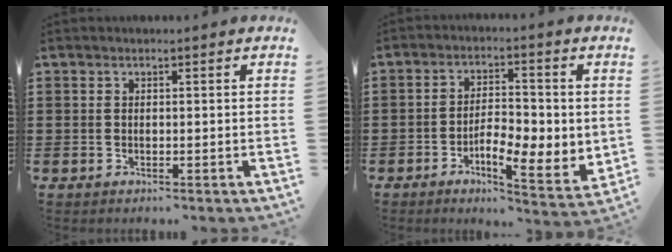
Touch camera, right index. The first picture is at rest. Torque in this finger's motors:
{"motor_torque": [1.03, -0.25, 0.72, 0.13]}